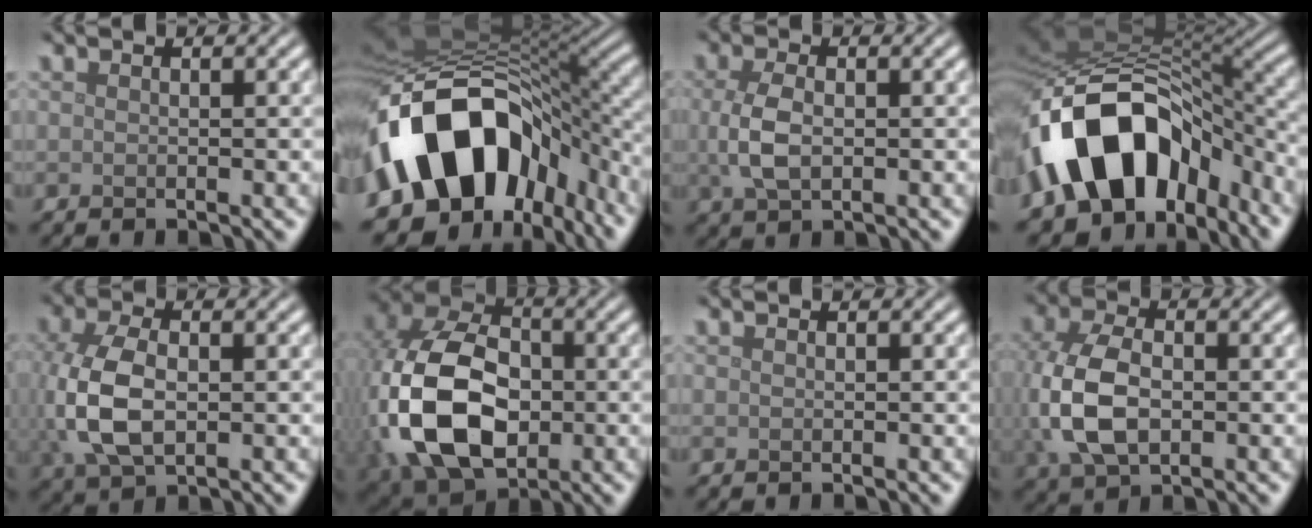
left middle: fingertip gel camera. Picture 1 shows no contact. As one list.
[{"total": 16.7, "force": [-4.4, 11.9, 11.0], "torque": [-0.194, -0.033, -0.062]}, {"total": 3.5, "force": [0.0, 2.0, 2.9], "torque": [-0.072, -0.002, 0.001]}, {"total": 14.5, "force": [-5.6, 9.7, 9.3], "torque": [-0.159, 0.006, -0.095]}, {"total": 7.0, "force": [-0.1, 4.3, 5.5], "torque": [-0.144, -0.003, 0.000]}, {"total": 13.5, "force": [-2.5, 9.2, 9.5], "torque": [-0.225, -0.017, -0.055]}, {"total": 0.0}, {"total": 7.5, "force": [-0.4, 4.9, 5.7], "torque": [-0.144, -0.007, -0.007]}]